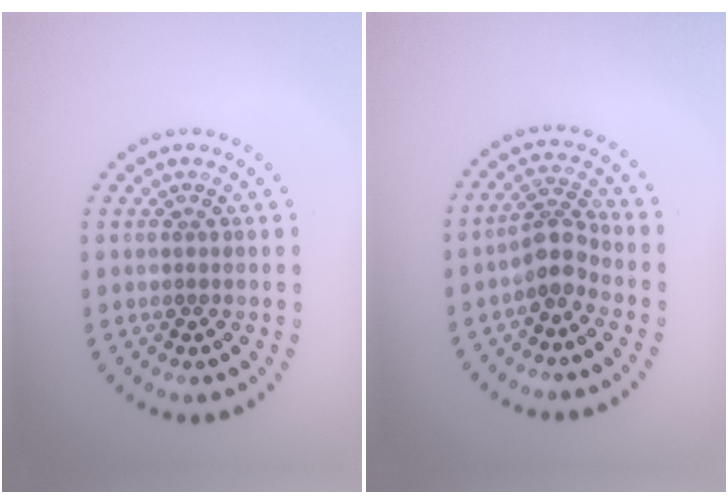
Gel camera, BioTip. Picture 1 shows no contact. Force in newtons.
{"total": 2.7, "press": 2.1, "slide": 1.6}